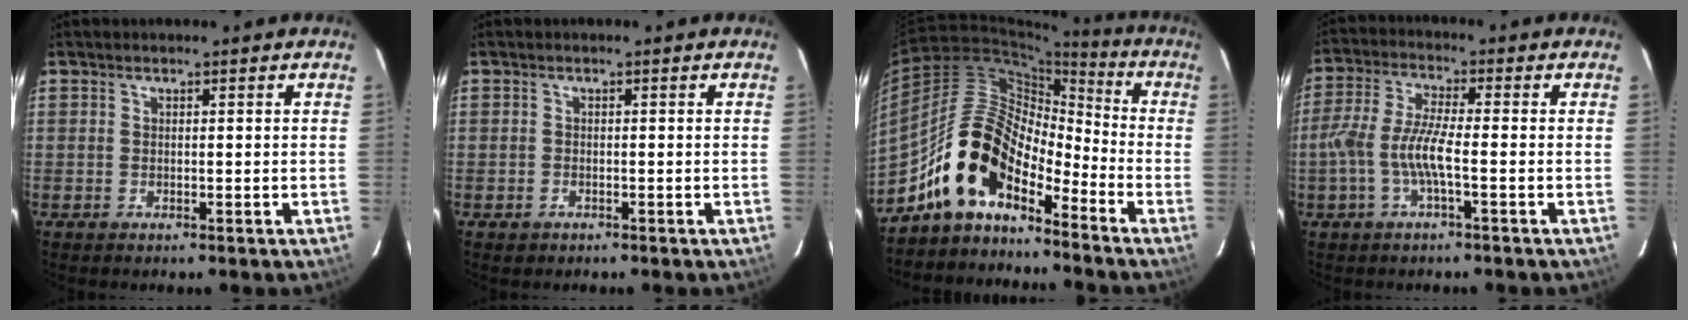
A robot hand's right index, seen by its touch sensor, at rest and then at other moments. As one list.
[{"total": 1.3, "force": [-0.8, 1.0, 0.3], "torque": [-0.007, 0.001, -0.008]}, {"total": 13.1, "force": [-9.7, 5.6, 6.9], "torque": [-0.122, 0.026, -0.197]}, {"total": 7.9, "force": [-2.2, 1.3, 7.5], "torque": [-0.165, 0.003, -0.044]}]